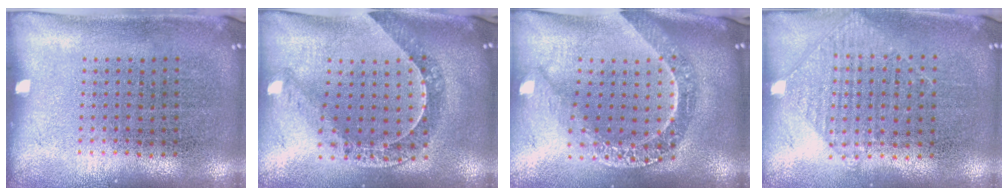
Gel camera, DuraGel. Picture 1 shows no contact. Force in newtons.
{"total": 1.1, "press": 1.1, "slide": 0.2}
{"total": 2.7, "press": 2.2, "slide": 1.6}
{"total": 0.8, "press": 0.7, "slide": 0.2}